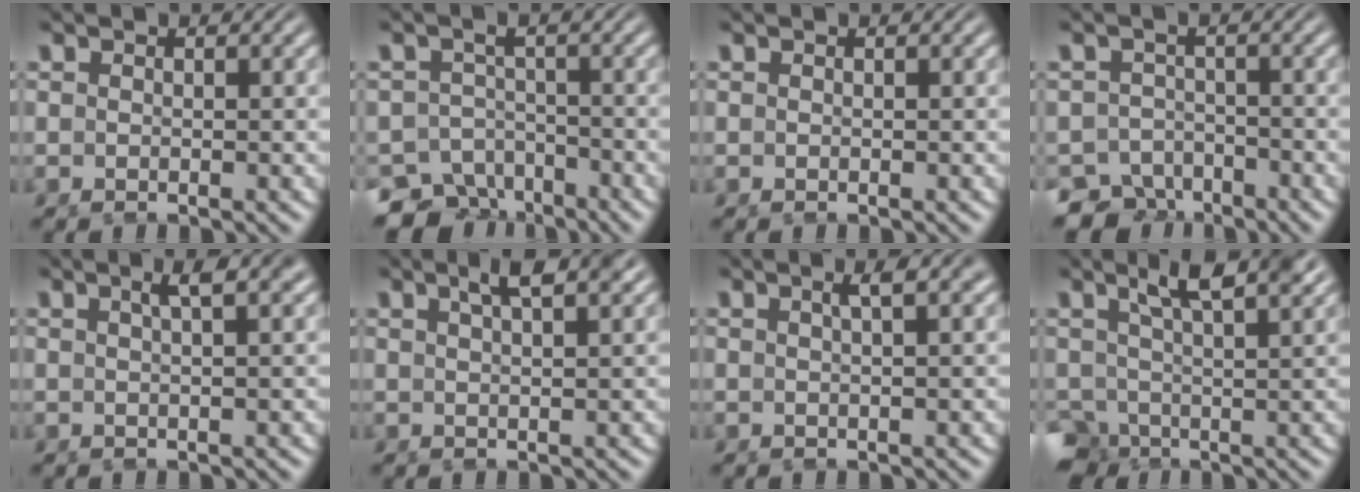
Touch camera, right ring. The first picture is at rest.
{"total": 9.8, "force": [-6.6, 6.8, 2.7], "torque": [-0.043, -0.038, -0.109]}
{"total": 0.0}
{"total": 8.1, "force": [-5.5, 5.6, 1.8], "torque": [-0.023, -0.030, -0.093]}
{"total": 2.8, "force": [1.5, 0.1, 2.3], "torque": [-0.026, 0.017, 0.022]}
{"total": 3.3, "force": [2.2, 0.2, 2.4], "torque": [-0.030, 0.016, 0.033]}
{"total": 2.2, "force": [1.1, 0.0, 1.9], "torque": [-0.021, 0.014, 0.017]}
{"total": 5.9, "force": [0.4, 3.7, 4.5], "torque": [-0.073, -0.017, 0.017]}